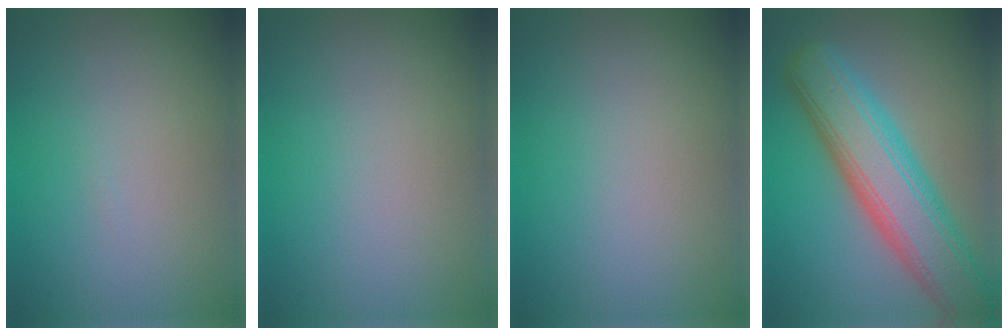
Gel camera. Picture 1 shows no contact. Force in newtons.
{"total": 0.0}
{"total": 0.0}
{"total": 9.0, "press": 9.0, "slide": 0.2}